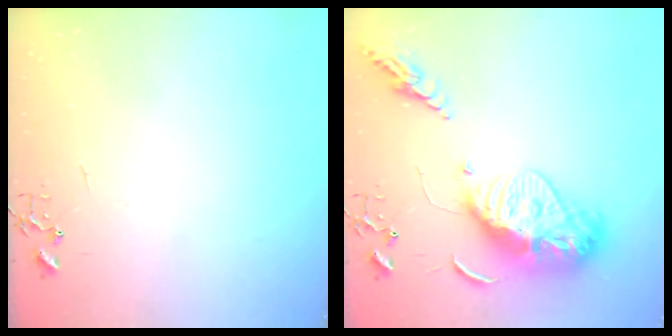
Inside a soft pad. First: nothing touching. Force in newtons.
{"total": 18.2, "press": 18.1, "slide": 1.5}